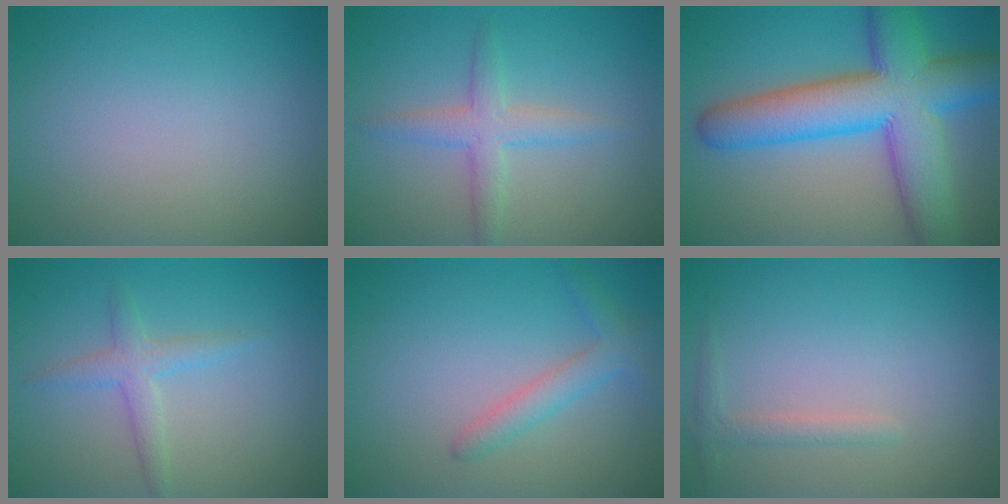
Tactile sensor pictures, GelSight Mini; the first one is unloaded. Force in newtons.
{"total": 3.0, "press": 3.0, "slide": 0.1}
{"total": 11.6, "press": 11.6, "slide": 0.3}
{"total": 2.2, "press": 2.2, "slide": 0.1}
{"total": 2.3, "press": 2.3, "slide": 0.1}
{"total": 1.3, "press": 1.3, "slide": 0.1}